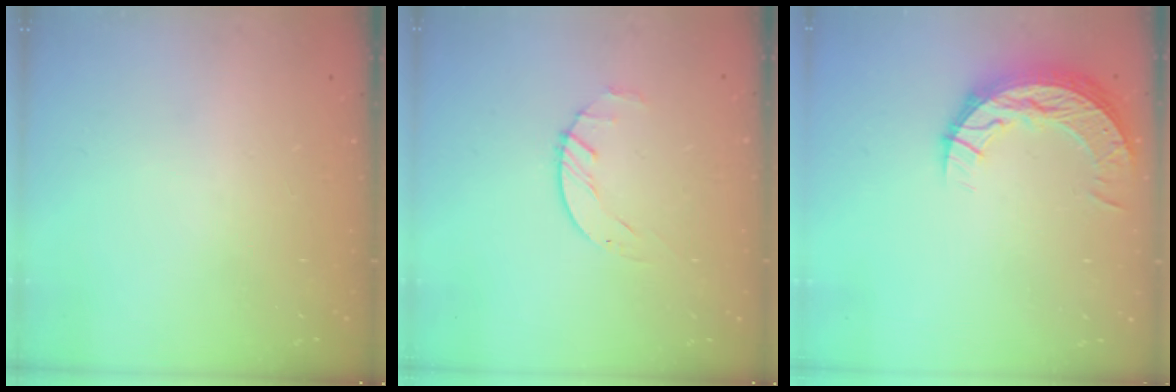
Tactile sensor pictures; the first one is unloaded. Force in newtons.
{"total": 1.6, "press": 1.6, "slide": 0.3}
{"total": 9.9, "press": 9.9, "slide": 0.7}